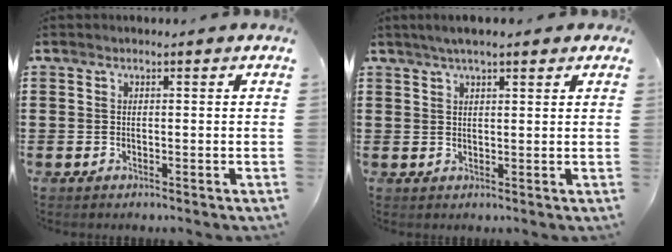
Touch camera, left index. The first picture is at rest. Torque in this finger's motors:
{"motor_torque": [1.24, -0.90, 0.62, 0.13]}